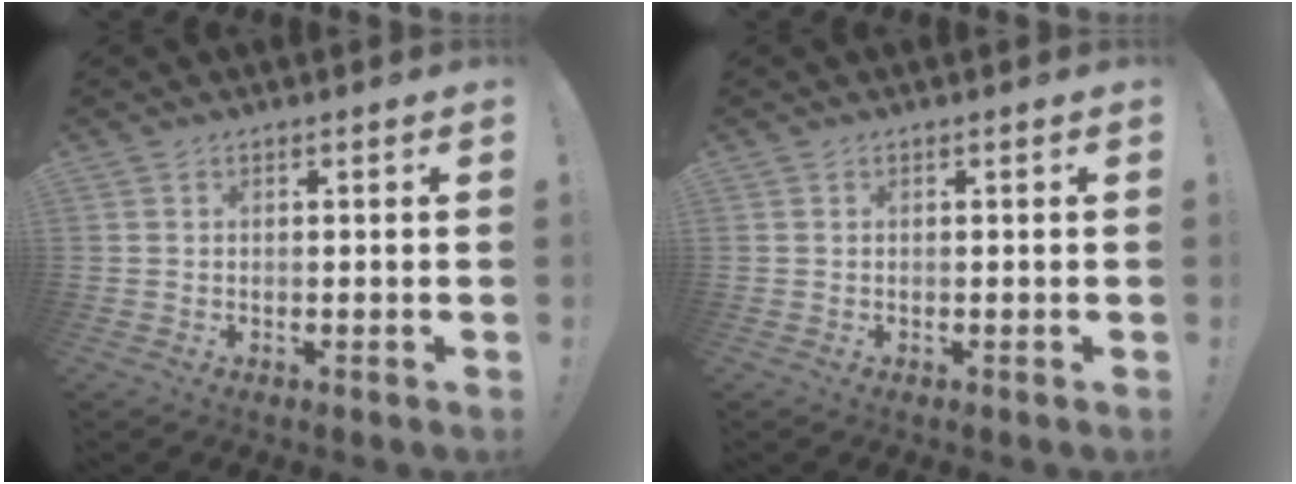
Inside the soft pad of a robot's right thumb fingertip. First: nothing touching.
{"total": 0.0}